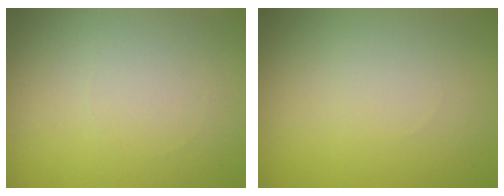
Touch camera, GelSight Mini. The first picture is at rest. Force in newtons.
{"total": 0.0}